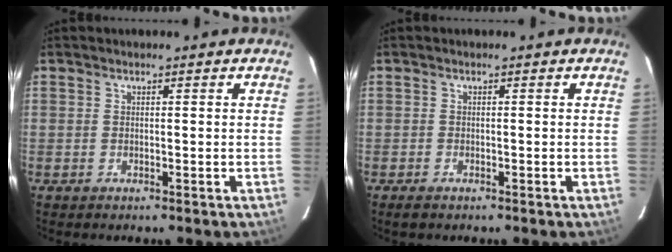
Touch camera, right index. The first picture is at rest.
{"total": 1.4, "force": [-1.1, 0.6, 0.7], "torque": [-0.014, -0.004, -0.020]}